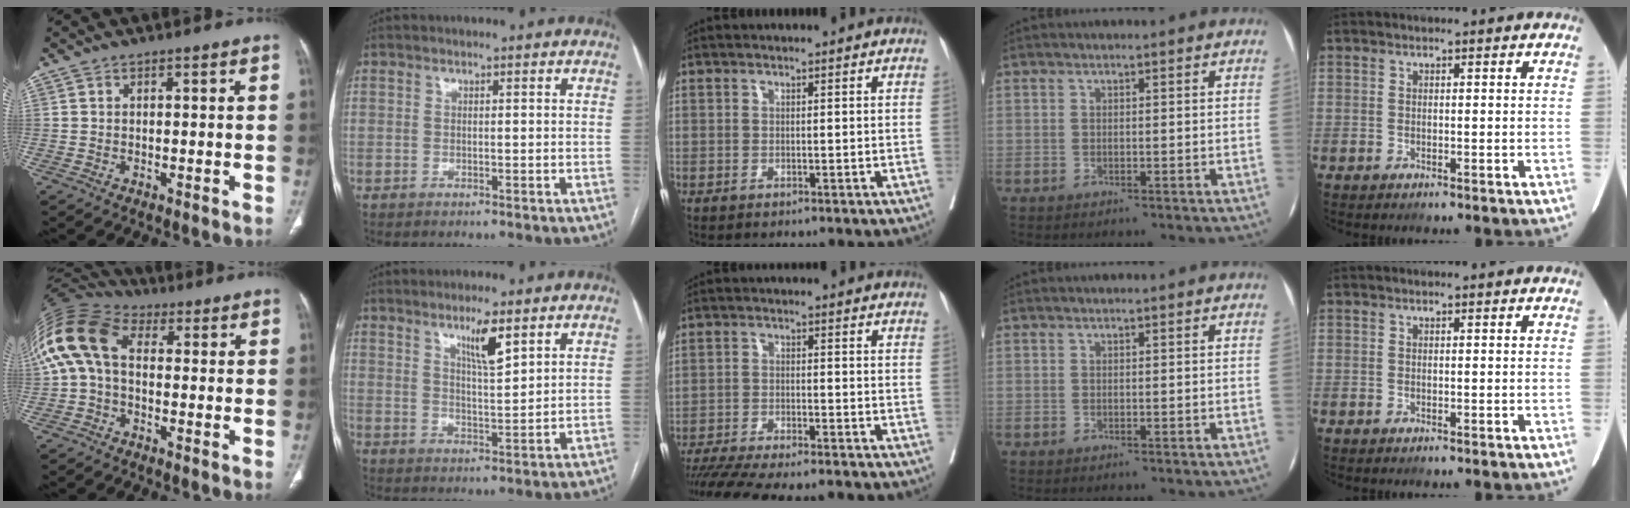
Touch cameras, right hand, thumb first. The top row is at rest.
{"thumb": {"total": 14.0, "force": [1.2, 9.2, 10.5], "torque": [-0.219, 0.043, 0.009]}, "index": {"total": 5.7, "force": [3.6, 0.7, 4.4], "torque": [-0.078, -0.008, 0.062]}, "middle": {"total": 16.9, "force": [-15.1, 2.0, 7.5], "torque": [-0.149, -0.027, -0.219]}}